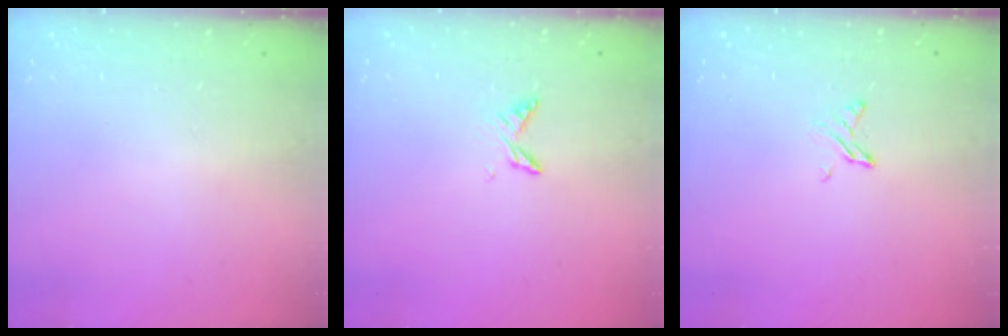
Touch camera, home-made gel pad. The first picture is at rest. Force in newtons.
{"total": 4.5, "press": 4.4, "slide": 0.5}
{"total": 3.8, "press": 3.7, "slide": 0.4}